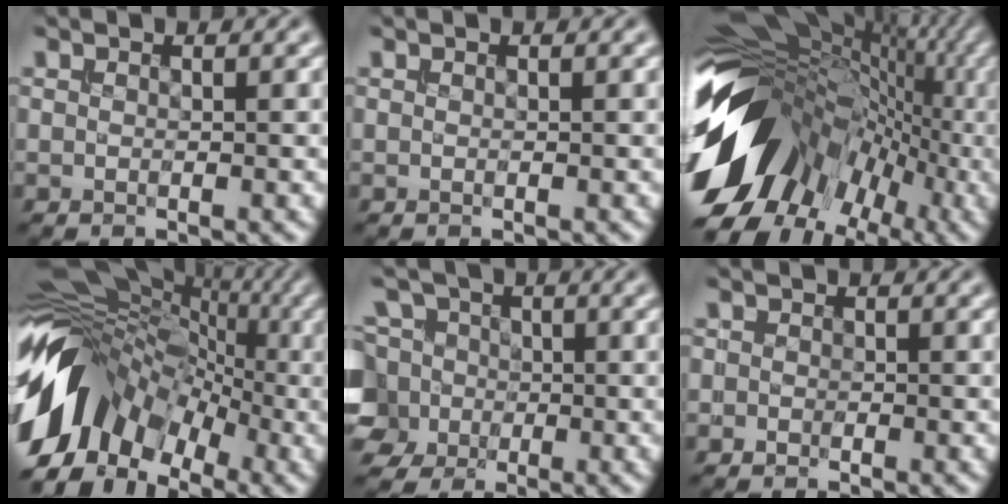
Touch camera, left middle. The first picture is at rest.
{"total": 0.0}
{"total": 15.6, "force": [-3.1, 11.9, 9.6], "torque": [-0.179, 0.023, -0.054]}
{"total": 12.5, "force": [-3.2, 9.1, 7.9], "torque": [-0.141, 0.007, -0.065]}
{"total": 8.3, "force": [0.6, 7.3, 3.9], "torque": [-0.092, 0.040, -0.032]}
{"total": 0.8, "force": [-0.6, 0.4, -0.3], "torque": [0.004, -0.003, -0.008]}